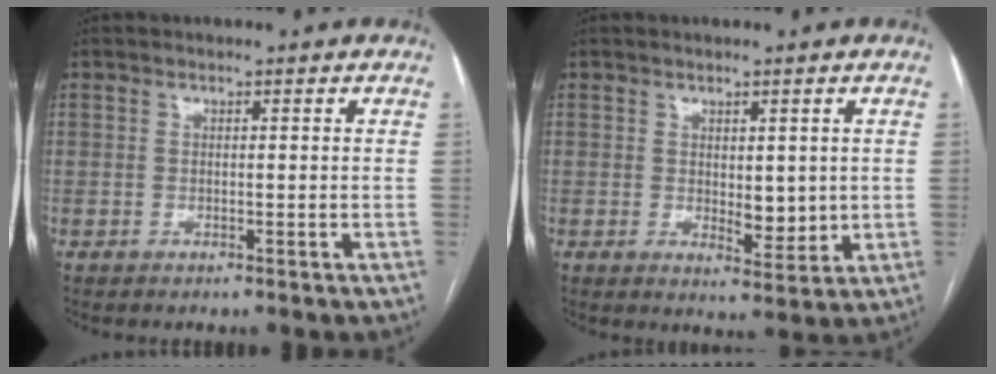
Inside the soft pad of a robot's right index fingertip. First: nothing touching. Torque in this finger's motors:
{"motor_torque": [0.16, 0.24, 0.13, 0.05]}